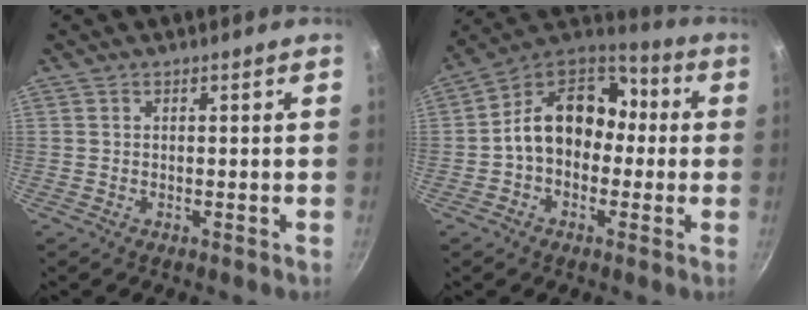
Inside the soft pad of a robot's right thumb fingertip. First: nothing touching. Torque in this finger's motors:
{"motor_torque": [0.48, 1.91, 0.97, -0.77, 0.09]}